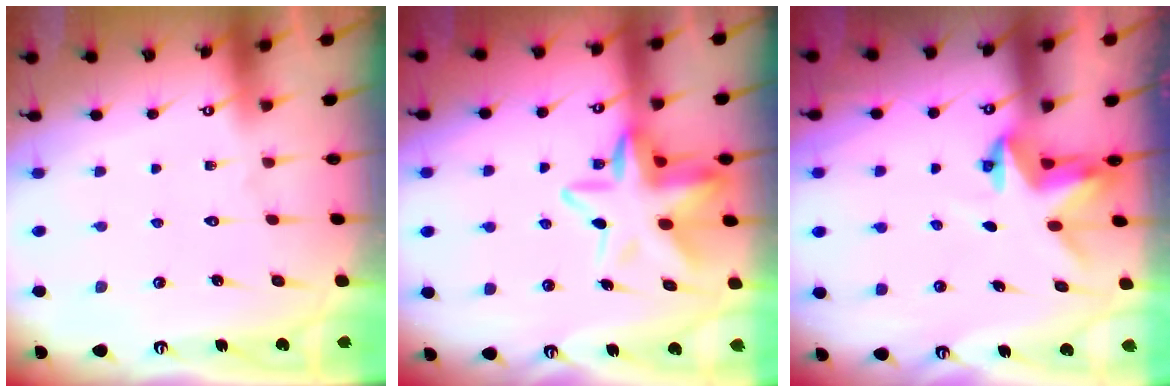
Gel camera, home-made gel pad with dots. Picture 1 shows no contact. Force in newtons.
{"total": 13.7, "press": 13.5, "slide": 2.6}
{"total": 3.2, "press": 3.2, "slide": 0.2}